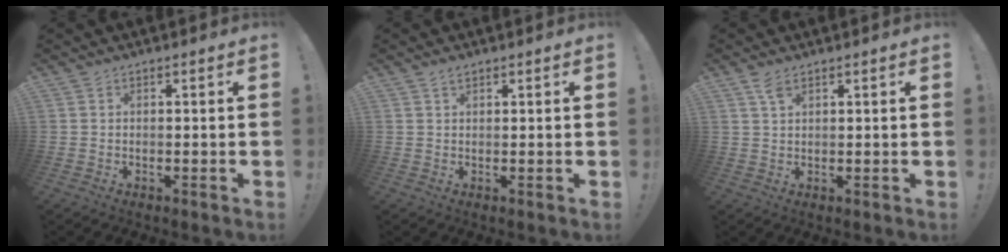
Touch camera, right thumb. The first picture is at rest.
{"total": 1.5, "force": [1.2, 0.6, 0.7], "torque": [-0.010, 0.000, 0.021]}
{"total": 3.5, "force": [2.2, 1.4, 2.3], "torque": [-0.043, -0.007, 0.039]}